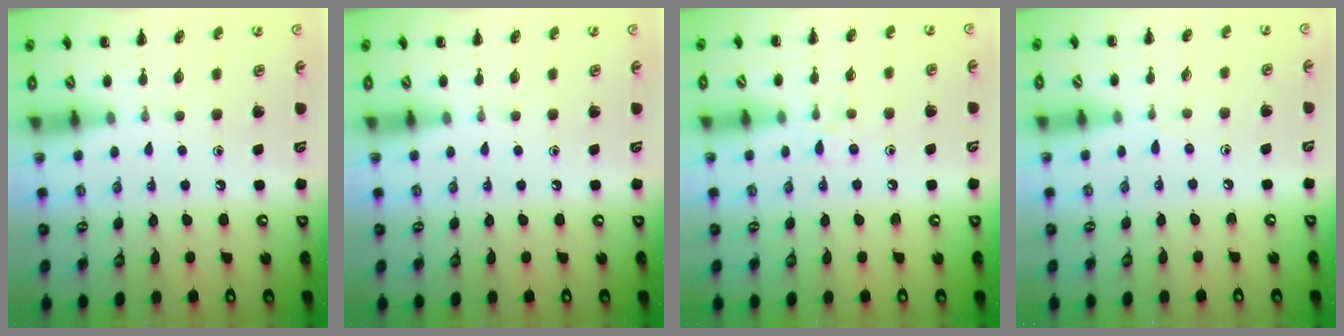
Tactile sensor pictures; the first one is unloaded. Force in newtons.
{"total": 0.0}
{"total": 6.5, "press": 6.2, "slide": 2.2}
{"total": 3.9, "press": 3.5, "slide": 1.7}